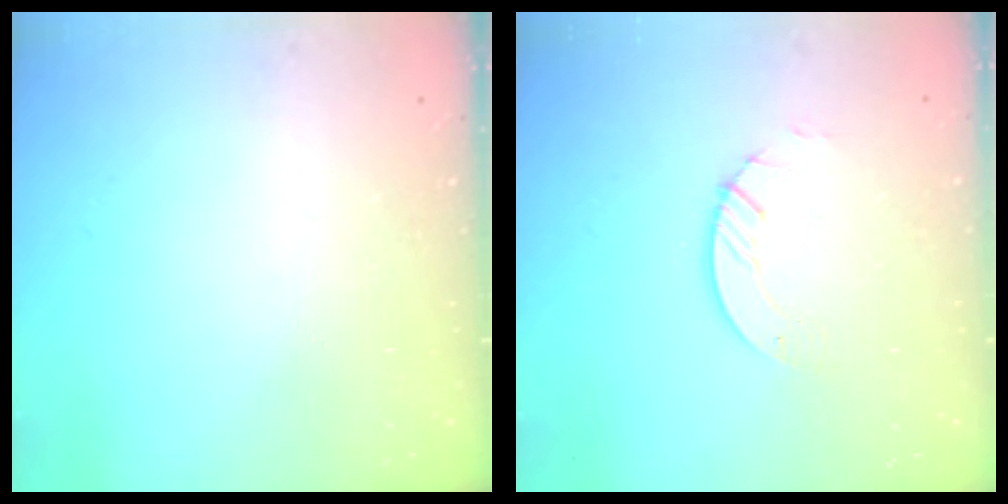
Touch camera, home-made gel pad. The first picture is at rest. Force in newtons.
{"total": 2.8, "press": 2.8, "slide": 0.3}